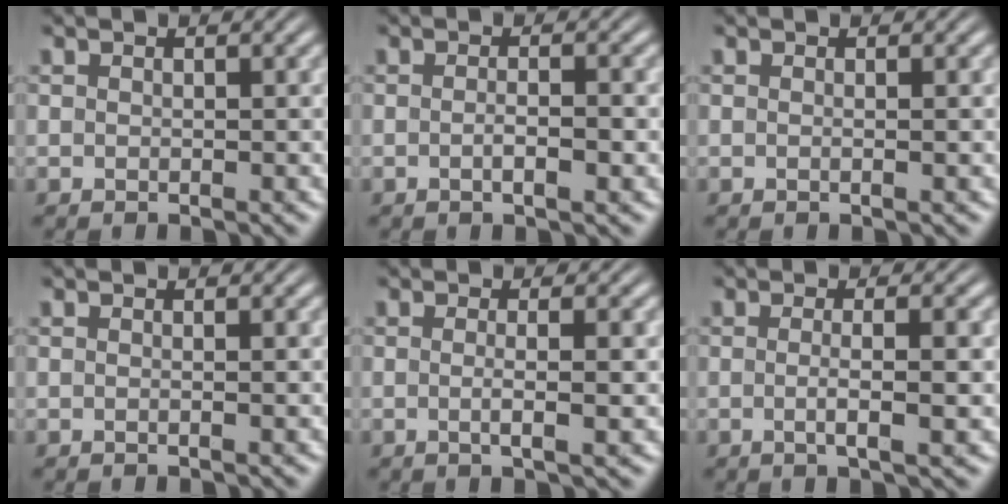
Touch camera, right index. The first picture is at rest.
{"total": 1.6, "force": [-0.8, 0.2, 1.4], "torque": [-0.013, 0.002, -0.017]}
{"total": 0.0}
{"total": 0.0}
{"total": 1.9, "force": [-0.5, -0.3, 1.8], "torque": [-0.028, -0.005, -0.006]}
{"total": 2.3, "force": [-0.6, -0.3, 2.2], "torque": [-0.034, -0.005, -0.007]}